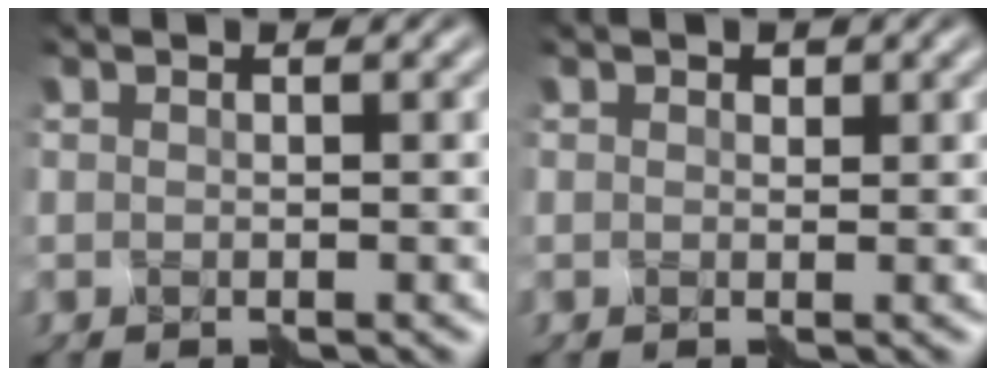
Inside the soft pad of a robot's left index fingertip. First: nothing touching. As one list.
[{"total": 0.6, "force": [0.4, 0.4, 0.1], "torque": [-0.003, 0.003, 0.007]}]